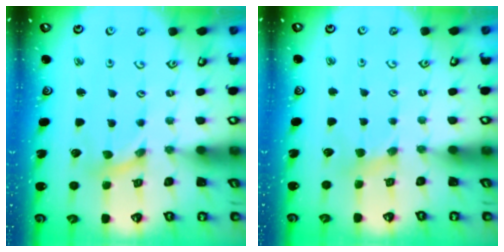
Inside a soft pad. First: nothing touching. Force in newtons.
{"total": 1.9, "press": 1.9, "slide": 0.4}